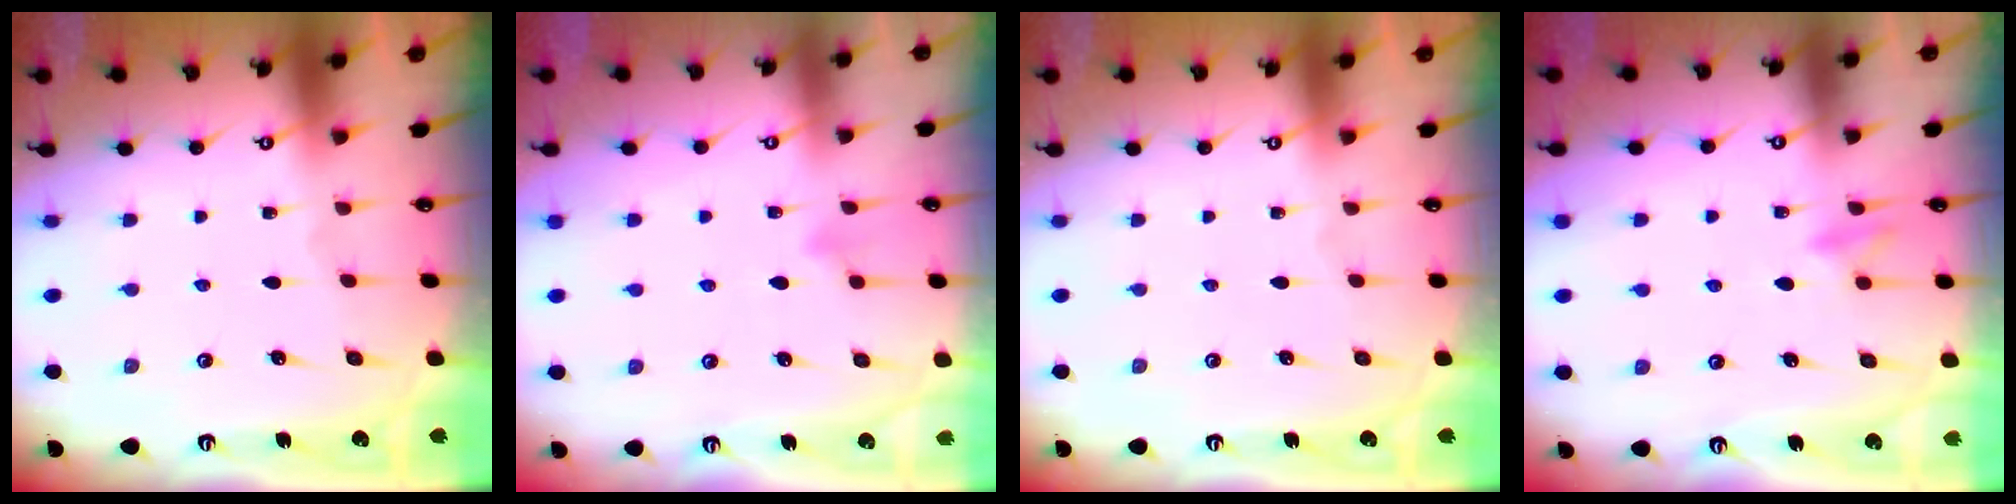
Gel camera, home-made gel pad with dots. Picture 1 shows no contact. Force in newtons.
{"total": 6.7, "press": 6.5, "slide": 1.4}
{"total": 0.0}
{"total": 10.1, "press": 10.0, "slide": 1.4}